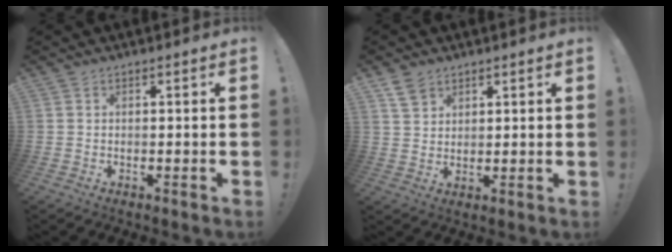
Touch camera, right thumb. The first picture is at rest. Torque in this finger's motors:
{"motor_torque": [0.27, 0.67, -0.08, 0.08, -0.08]}